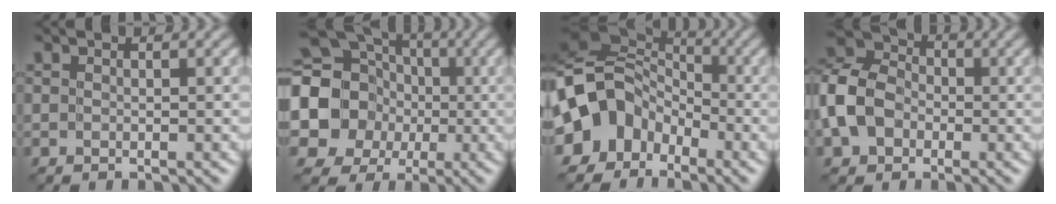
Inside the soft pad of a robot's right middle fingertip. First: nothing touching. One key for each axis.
{"total": 15.1, "fx": -0.7, "fy": 13.8, "fz": 6.1, "tx": -0.152, "ty": 0.008, "tz": -0.054}
{"total": 11.3, "fx": -4.4, "fy": 8.9, "fz": 5.3, "tx": -0.097, "ty": 0.000, "tz": -0.104}
{"total": 7.6, "fx": -2.2, "fy": 5.8, "fz": 4.4, "tx": -0.097, "ty": 0.008, "tz": -0.066}